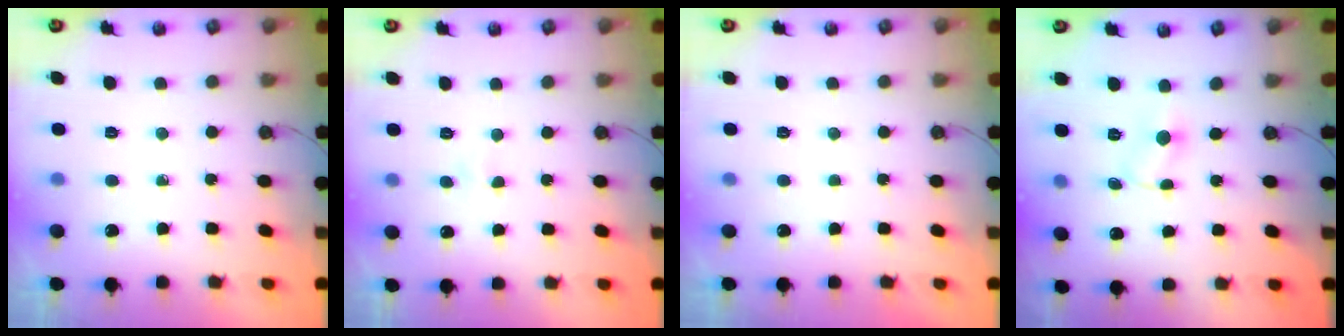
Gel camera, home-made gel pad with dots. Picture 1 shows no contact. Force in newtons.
{"total": 2.8, "press": 2.7, "slide": 0.5}
{"total": 0.0}
{"total": 1.0, "press": 0.9, "slide": 0.1}